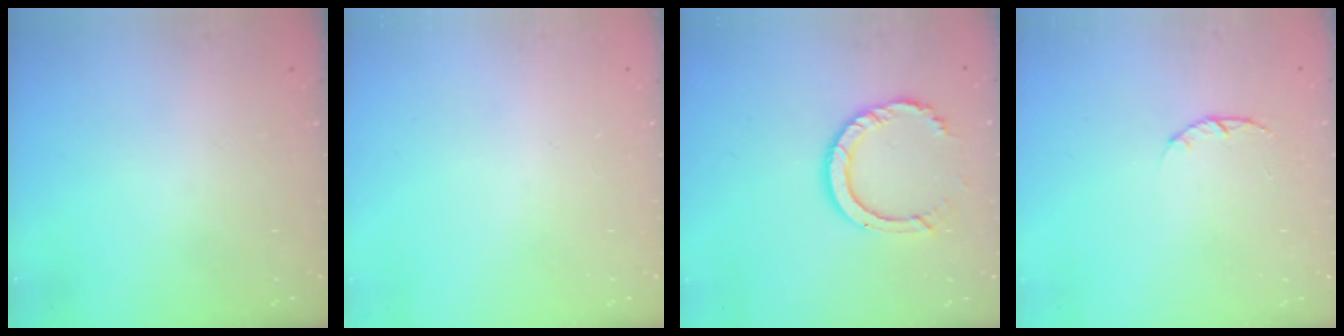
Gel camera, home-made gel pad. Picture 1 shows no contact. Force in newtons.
{"total": 0.0}
{"total": 9.7, "press": 9.6, "slide": 0.9}
{"total": 1.4, "press": 1.3, "slide": 0.3}